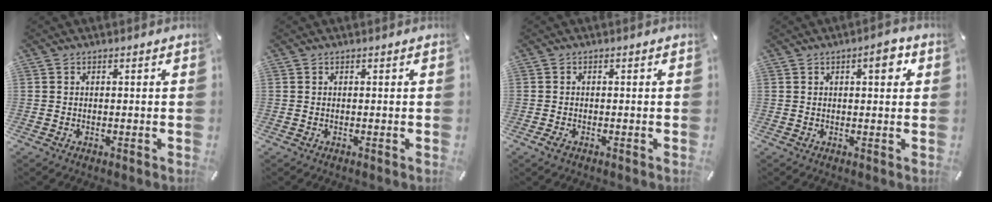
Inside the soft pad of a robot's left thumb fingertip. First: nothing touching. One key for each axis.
{"total": 0.0}
{"total": 1.1, "fx": -0.8, "fy": 0.5, "fz": 0.6, "tx": -0.011, "ty": 0.000, "tz": -0.014}
{"total": 4.4, "fx": 1.7, "fy": 1.6, "fz": 3.7, "tx": -0.045, "ty": -0.005, "tz": 0.019}